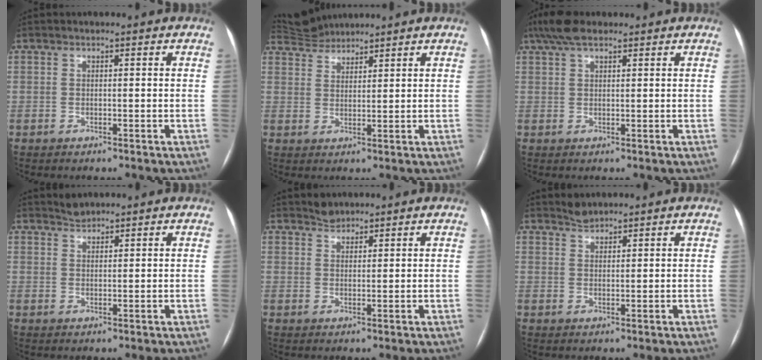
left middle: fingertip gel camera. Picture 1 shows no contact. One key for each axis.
{"total": 4.6, "fx": 4.6, "fy": 0.4, "fz": -0.2, "tx": -0.004, "ty": 0.025, "tz": 0.090}
{"total": 5.1, "fx": 3.7, "fy": 1.6, "fz": 3.1, "tx": -0.068, "ty": 0.029, "tz": 0.072}
{"total": 1.6, "fx": 1.6, "fy": 0.3, "fz": -0.1, "tx": -0.003, "ty": 0.007, "tz": 0.031}
{"total": 1.9, "fx": 1.8, "fy": 0.8, "fz": 0.0, "tx": 0.000, "ty": 0.006, "tz": 0.032}
{"total": 1.8, "fx": 1.7, "fy": 0.4, "fz": 0.0, "tx": -0.003, "ty": 0.006, "tz": 0.034}